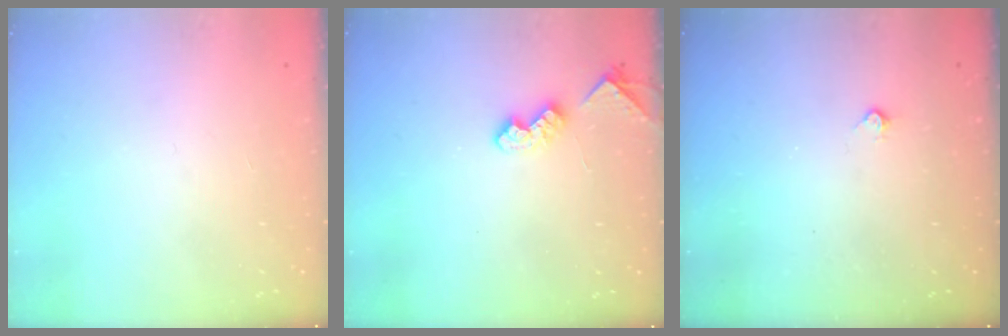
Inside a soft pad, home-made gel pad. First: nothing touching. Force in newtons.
{"total": 3.8, "press": 3.8, "slide": 0.6}
{"total": 2.2, "press": 2.2, "slide": 0.4}